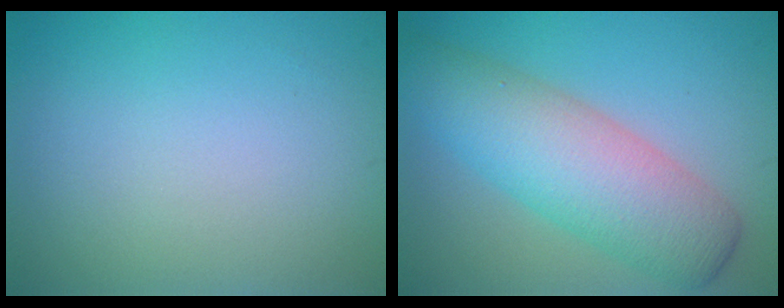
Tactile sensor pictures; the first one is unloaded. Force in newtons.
{"total": 7.4, "press": 7.4, "slide": 0.3}